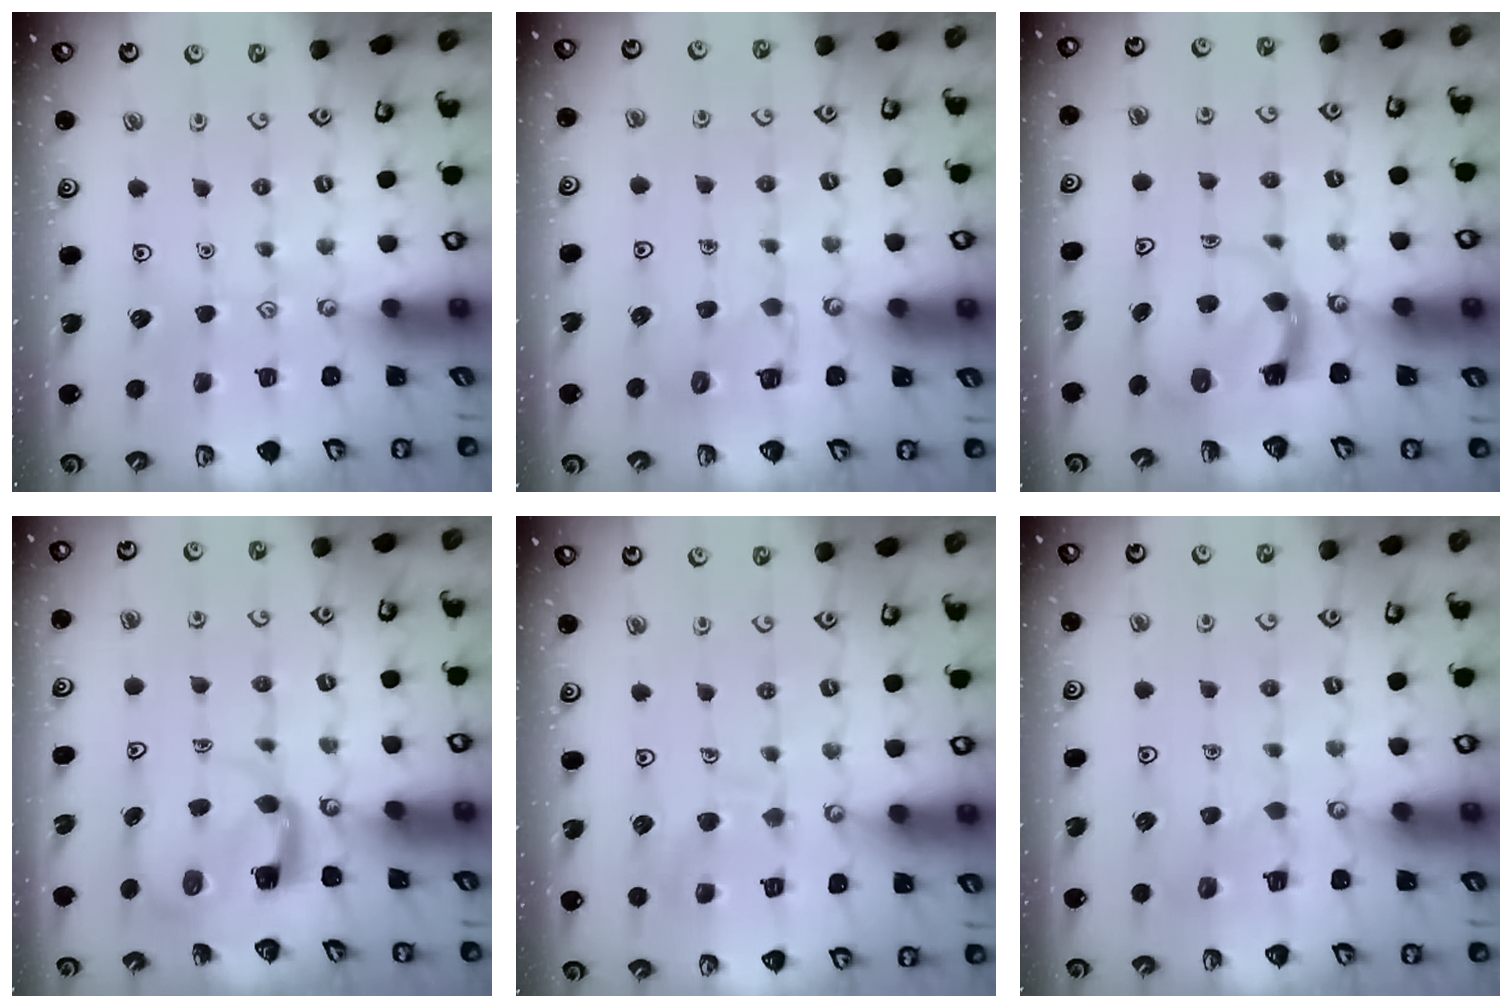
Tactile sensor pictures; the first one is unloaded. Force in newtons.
{"total": 2.8, "press": 2.8, "slide": 0.2}
{"total": 3.8, "press": 3.7, "slide": 0.5}
{"total": 4.0, "press": 4.0, "slide": 0.4}
{"total": 9.6, "press": 9.6, "slide": 0.9}
{"total": 4.1, "press": 4.1, "slide": 0.4}